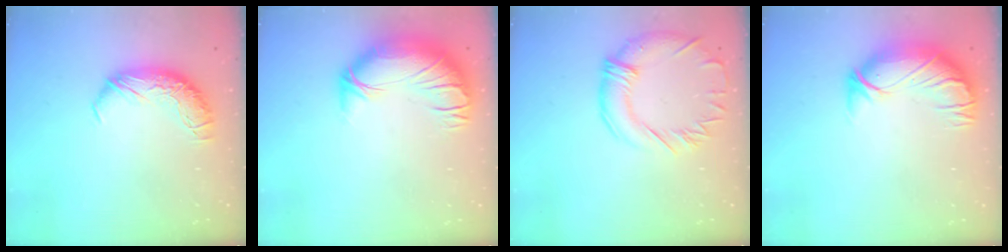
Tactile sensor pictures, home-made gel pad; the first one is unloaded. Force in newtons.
{"total": 3.6, "press": 2.0, "slide": 3.1}
{"total": 3.6, "press": 3.4, "slide": 1.1}
{"total": 3.0, "press": 0.2, "slide": 2.9}